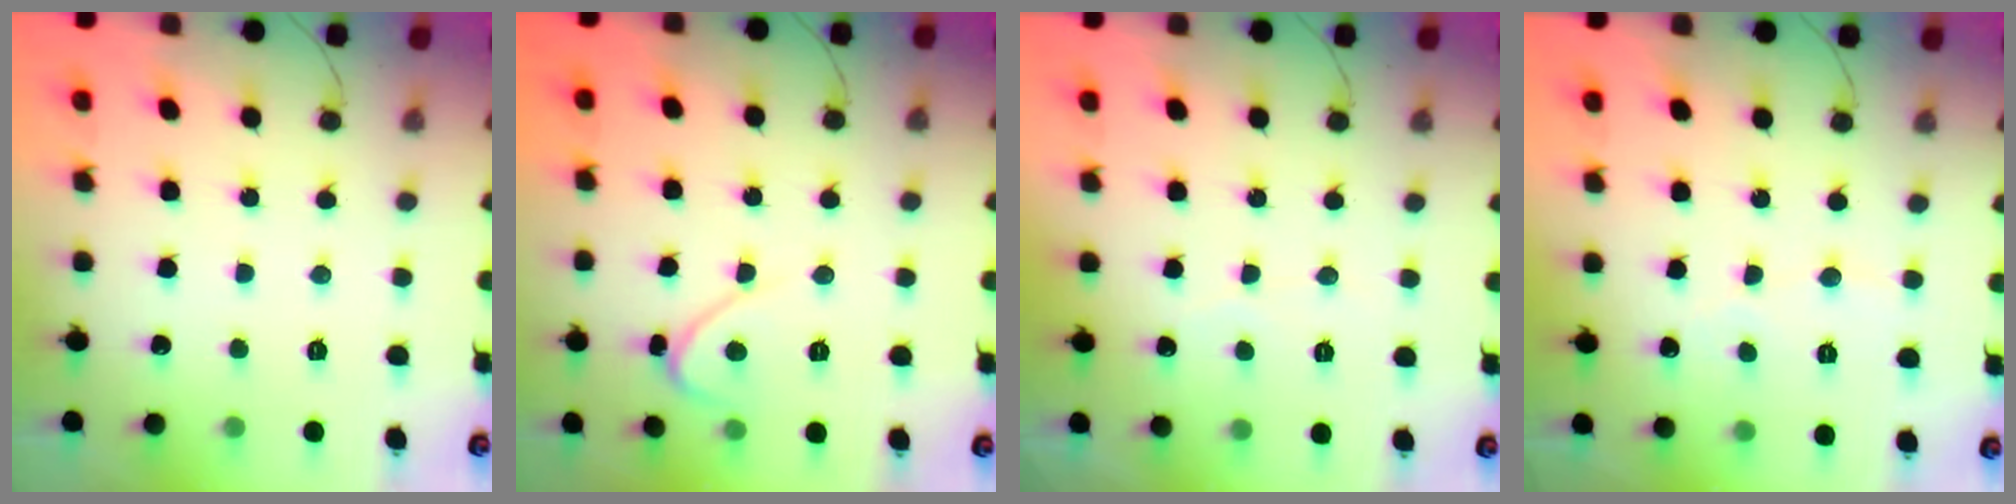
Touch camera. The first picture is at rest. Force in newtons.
{"total": 3.9, "press": 3.9, "slide": 0.2}
{"total": 1.9, "press": 1.9, "slide": 0.2}
{"total": 3.4, "press": 3.4, "slide": 0.4}